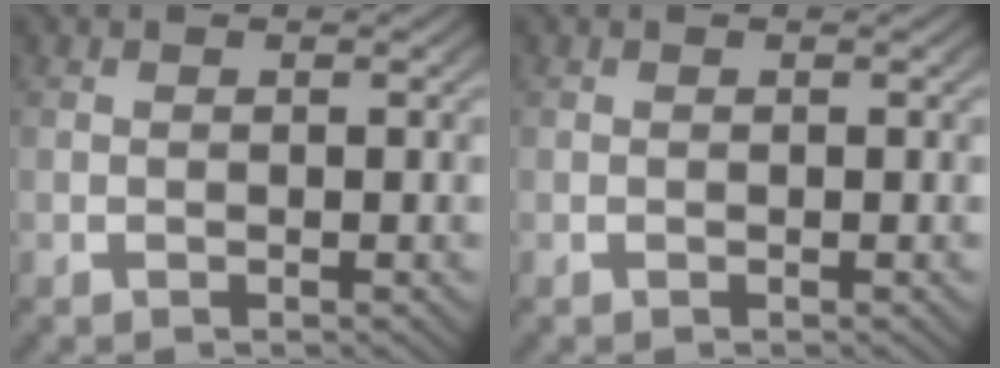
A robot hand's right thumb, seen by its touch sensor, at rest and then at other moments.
{"total": 0.0}